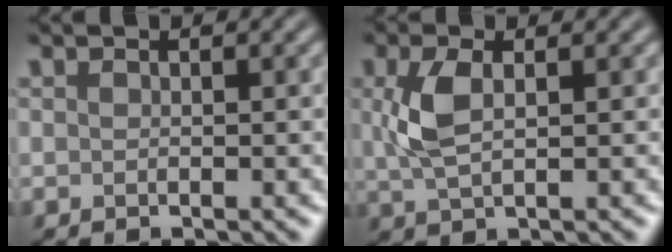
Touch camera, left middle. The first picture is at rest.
{"total": 3.6, "force": [0.8, 1.8, 3.1], "torque": [-0.079, 0.006, 0.019]}